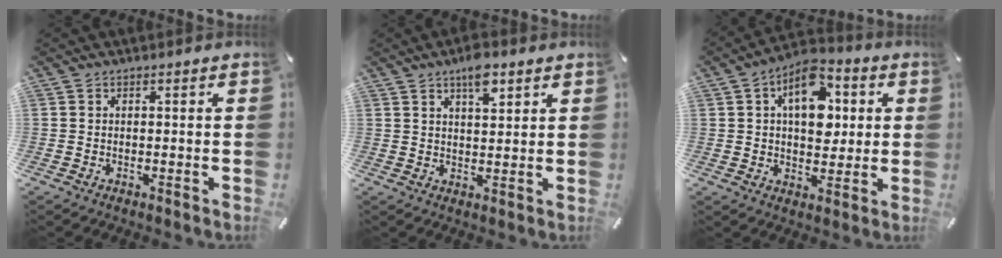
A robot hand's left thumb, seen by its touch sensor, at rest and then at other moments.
{"total": 6.2, "force": [3.9, 2.5, 4.0], "torque": [-0.056, -0.014, 0.064]}
{"total": 13.0, "force": [3.6, 8.5, 9.1], "torque": [-0.124, -0.006, 0.062]}